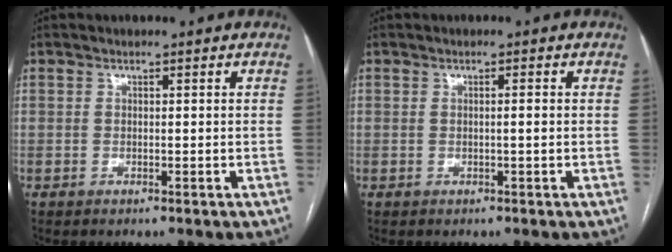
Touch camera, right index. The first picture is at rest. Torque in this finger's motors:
{"motor_torque": [-0.07, 0.02, -0.08, 0.00]}